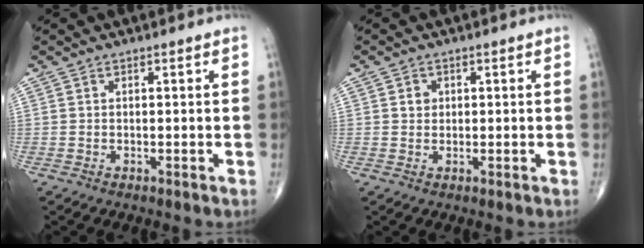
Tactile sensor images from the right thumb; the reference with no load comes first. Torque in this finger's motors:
{"motor_torque": [-0.03, 1.09, 0.31, -0.09, 0.05]}